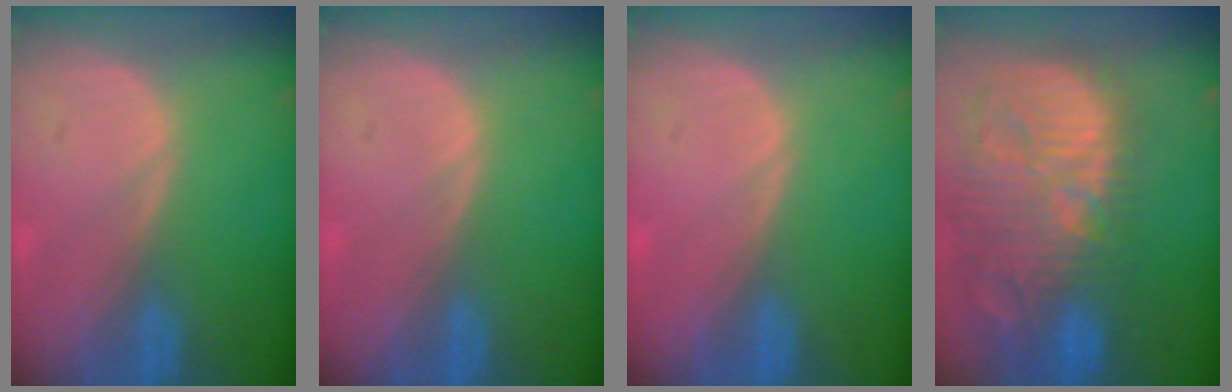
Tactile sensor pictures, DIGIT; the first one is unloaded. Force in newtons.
{"total": 0.0}
{"total": 0.0}
{"total": 14.8, "press": 12.8, "slide": 7.3}